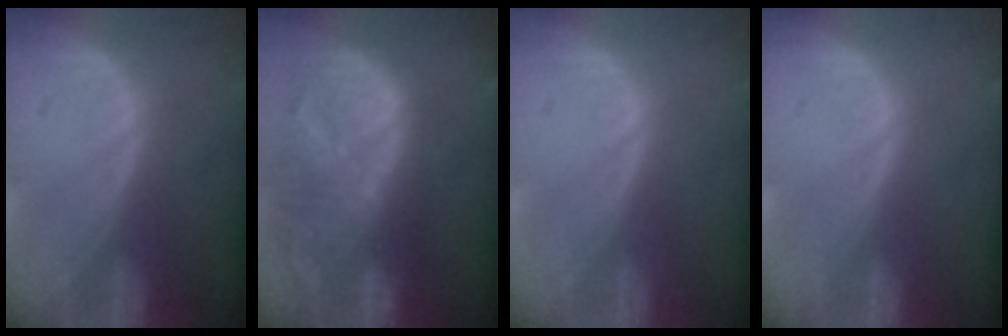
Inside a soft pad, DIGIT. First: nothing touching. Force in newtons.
{"total": 12.8, "press": 11.2, "slide": 6.3}
{"total": 0.0}
{"total": 0.0}